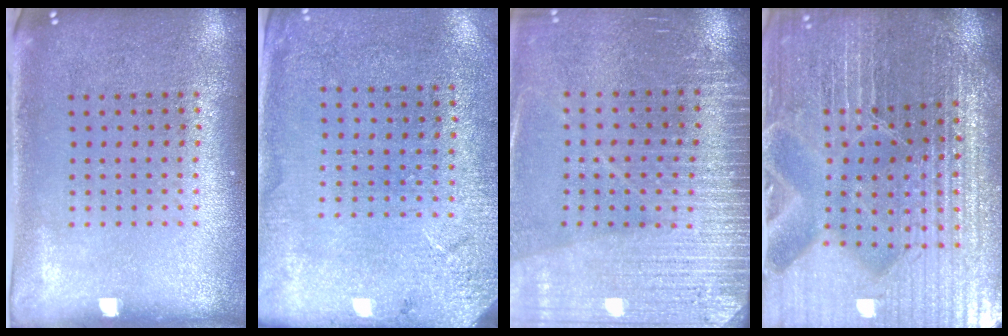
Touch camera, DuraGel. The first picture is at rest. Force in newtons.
{"total": 2.6, "press": 2.5, "slide": 0.8}
{"total": 3.5, "press": 3.4, "slide": 0.3}
{"total": 5.5, "press": 5.1, "slide": 1.9}